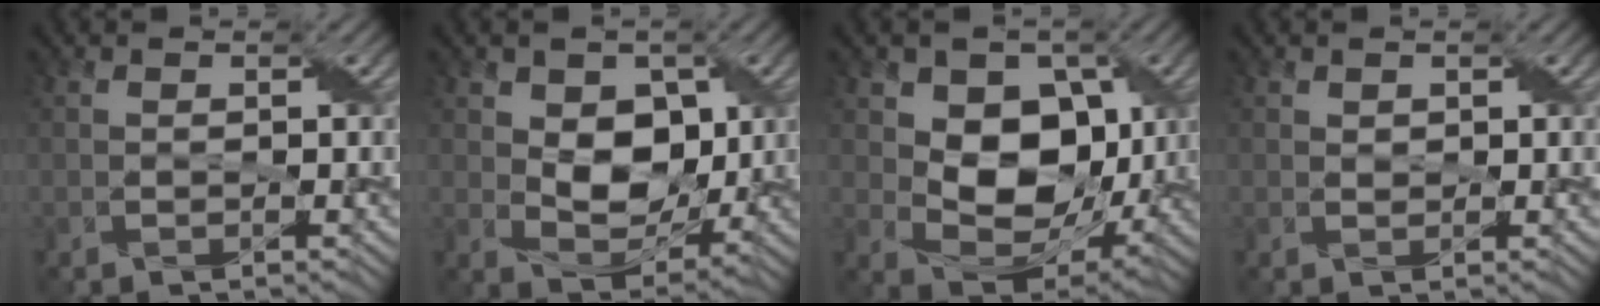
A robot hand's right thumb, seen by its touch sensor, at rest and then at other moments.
{"total": 7.4, "force": [1.2, 5.3, 5.0], "torque": [-0.102, -0.008, 0.020]}
{"total": 10.4, "force": [1.8, 7.6, 6.9], "torque": [-0.131, -0.015, 0.023]}
{"total": 0.7, "force": [0.5, 0.5, 0.1], "torque": [-0.006, -0.001, 0.011]}